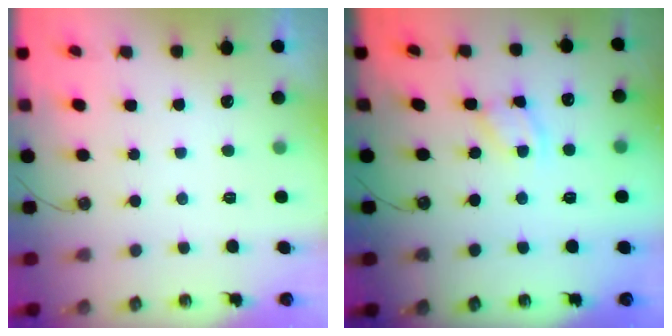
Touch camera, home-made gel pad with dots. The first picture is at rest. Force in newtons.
{"total": 3.5, "press": 3.5, "slide": 0.2}